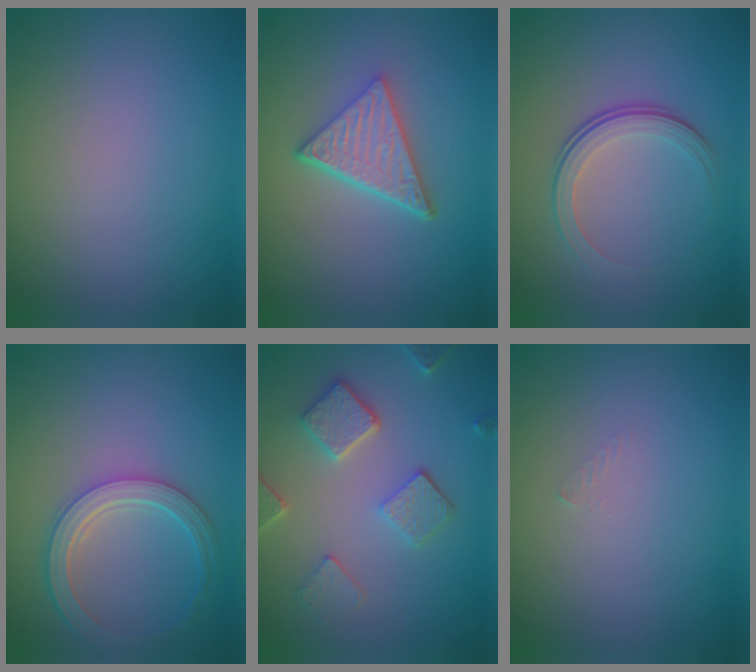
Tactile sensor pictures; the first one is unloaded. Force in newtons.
{"total": 5.3, "press": 3.7, "slide": 3.8}
{"total": 3.6, "press": 2.4, "slide": 2.7}
{"total": 4.5, "press": 4.0, "slide": 2.0}
{"total": 4.7, "press": 3.8, "slide": 2.8}
{"total": 0.7, "press": 0.7, "slide": 0.1}